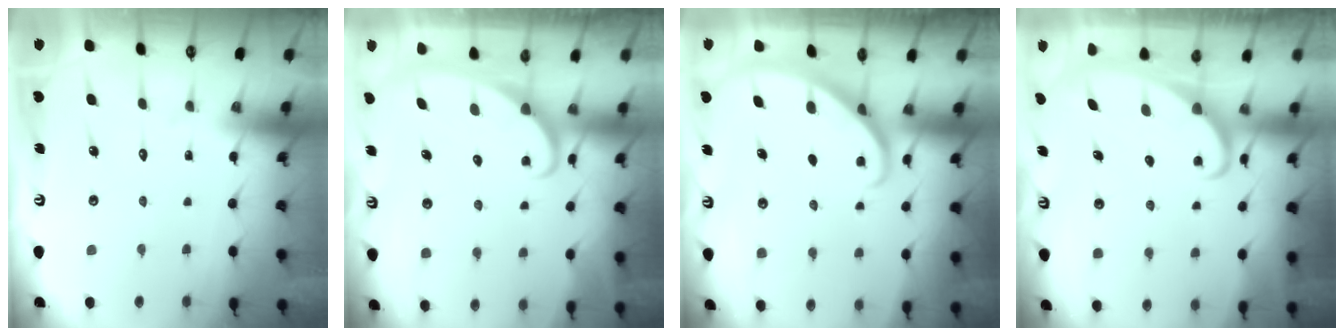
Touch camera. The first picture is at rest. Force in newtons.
{"total": 2.4, "press": 2.3, "slide": 0.3}
{"total": 2.2, "press": 2.2, "slide": 0.1}
{"total": 2.3, "press": 2.3, "slide": 0.3}